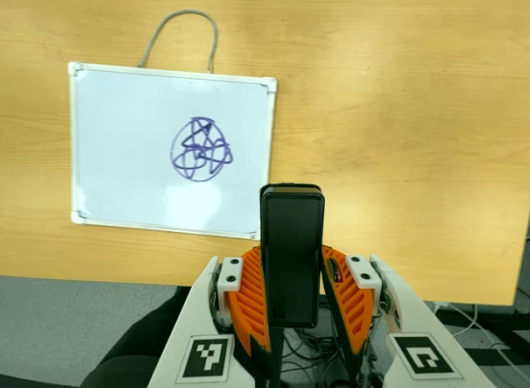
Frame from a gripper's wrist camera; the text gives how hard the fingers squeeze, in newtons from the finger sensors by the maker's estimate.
{"total": 3.8, "left": 2.4, "right": 5.3}